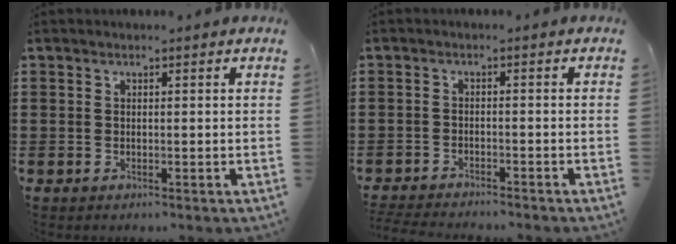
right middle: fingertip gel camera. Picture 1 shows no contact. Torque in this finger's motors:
{"motor_torque": [1.13, -0.53, 0.10, 0.02]}